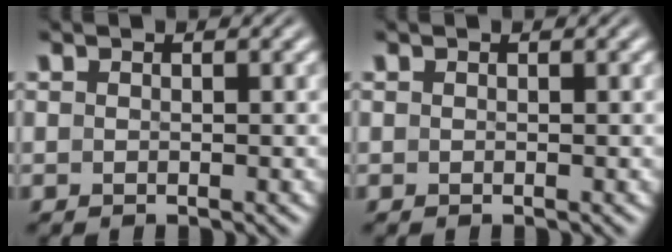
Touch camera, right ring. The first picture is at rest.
{"total": 0.0}